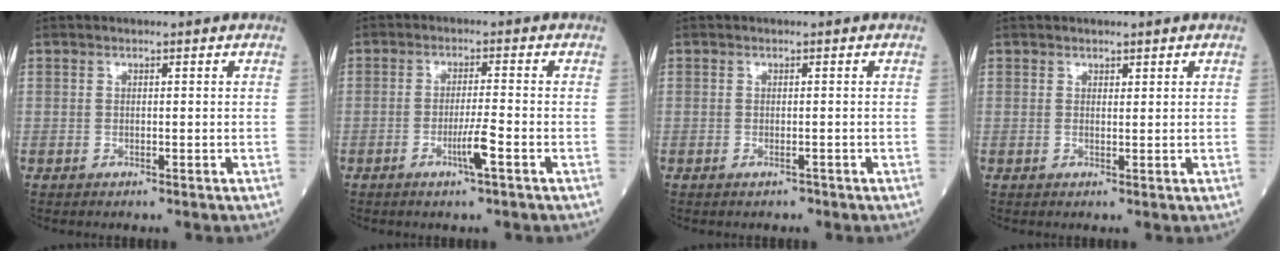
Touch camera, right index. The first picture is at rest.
{"total": 4.2, "force": [-1.8, -0.3, 3.8], "torque": [-0.072, -0.007, -0.036]}
{"total": 0.9, "force": [-0.6, 0.3, 0.6], "torque": [-0.011, -0.002, -0.005]}
{"total": 0.8, "force": [0.7, 0.4, 0.1], "torque": [0.001, -0.004, 0.010]}